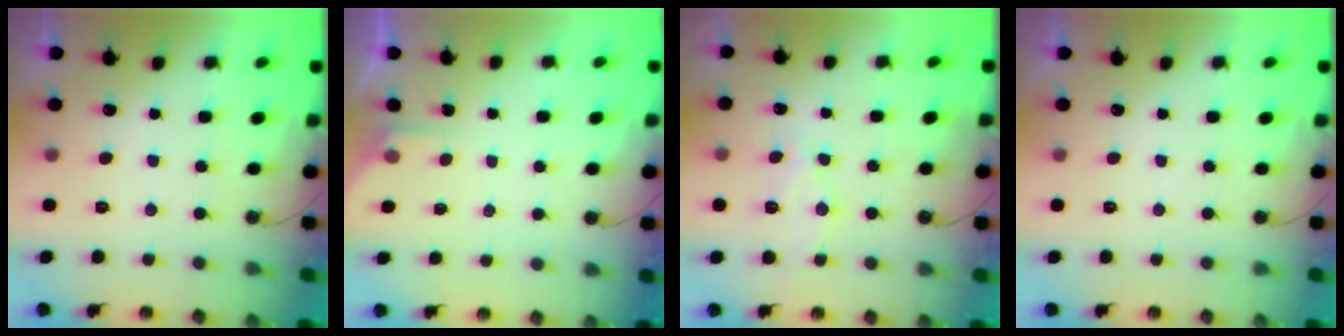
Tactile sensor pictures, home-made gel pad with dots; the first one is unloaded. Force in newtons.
{"total": 3.0, "press": 2.9, "slide": 0.5}
{"total": 12.2, "press": 12.1, "slide": 1.1}
{"total": 0.0}